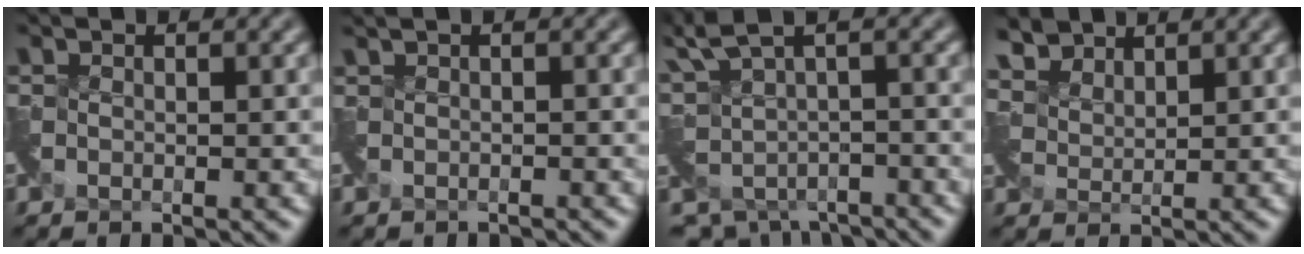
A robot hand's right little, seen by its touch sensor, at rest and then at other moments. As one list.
[{"total": 1.5, "force": [-0.6, 0.7, 1.2], "torque": [-0.021, -0.016, -0.012]}, {"total": 5.2, "force": [0.2, 3.1, 4.2], "torque": [-0.111, -0.036, 0.031]}, {"total": 3.9, "force": [3.7, 1.3, 0.4], "torque": [-0.030, -0.008, 0.085]}]